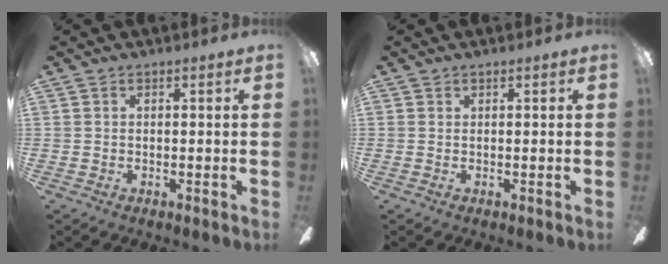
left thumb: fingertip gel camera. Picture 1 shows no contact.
{"total": 0.0}